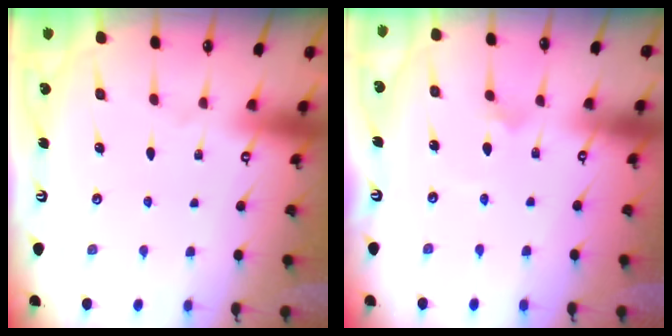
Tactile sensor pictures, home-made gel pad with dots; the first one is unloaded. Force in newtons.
{"total": 2.7, "press": 2.7, "slide": 0.5}